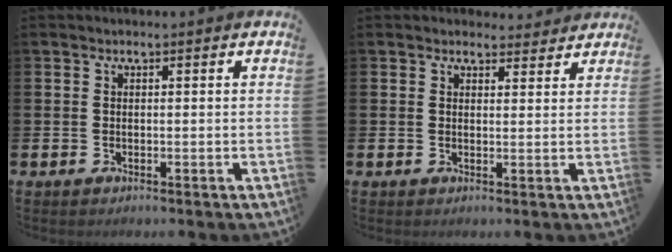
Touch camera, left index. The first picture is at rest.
{"total": 2.4, "force": [2.3, 0.7, 0.0], "torque": [0.008, -0.012, 0.039]}